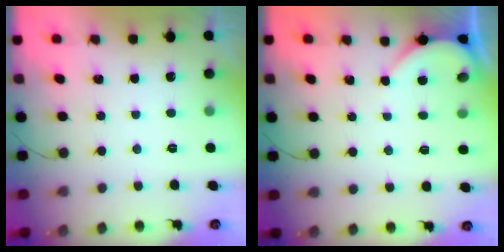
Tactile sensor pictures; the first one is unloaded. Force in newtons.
{"total": 2.7, "press": 2.7, "slide": 0.1}